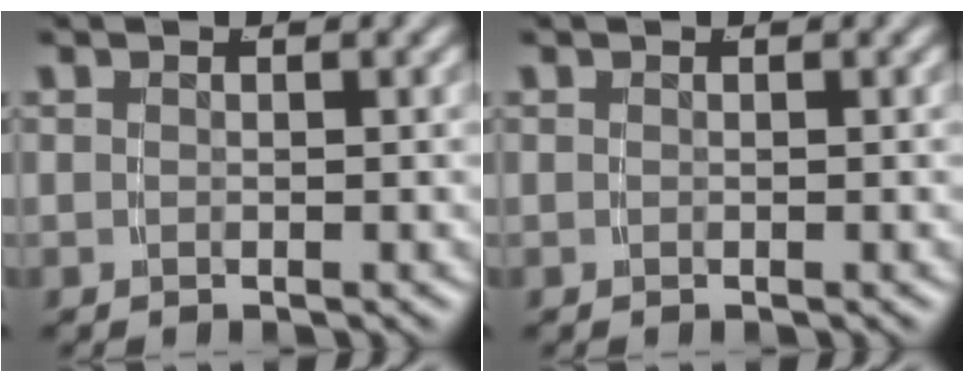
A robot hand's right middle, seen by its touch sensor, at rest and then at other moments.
{"total": 0.0}